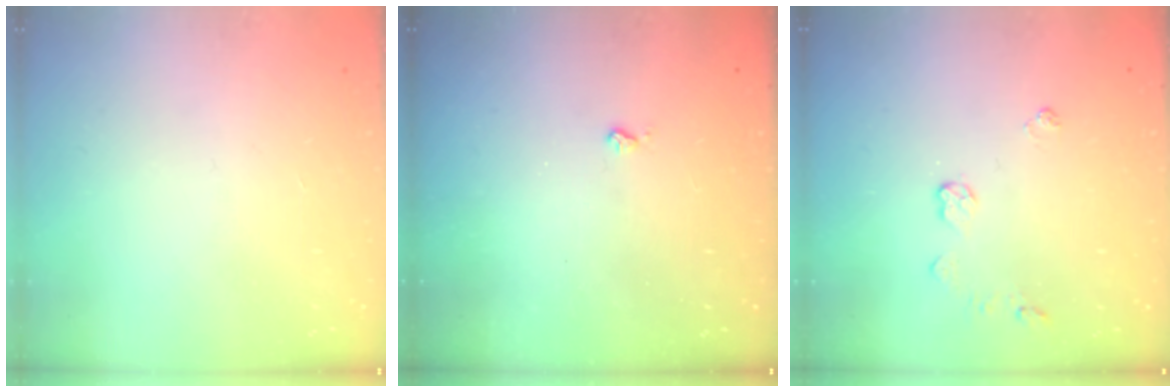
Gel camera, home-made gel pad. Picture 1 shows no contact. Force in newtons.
{"total": 2.1, "press": 2.1, "slide": 0.5}
{"total": 3.9, "press": 3.9, "slide": 0.5}